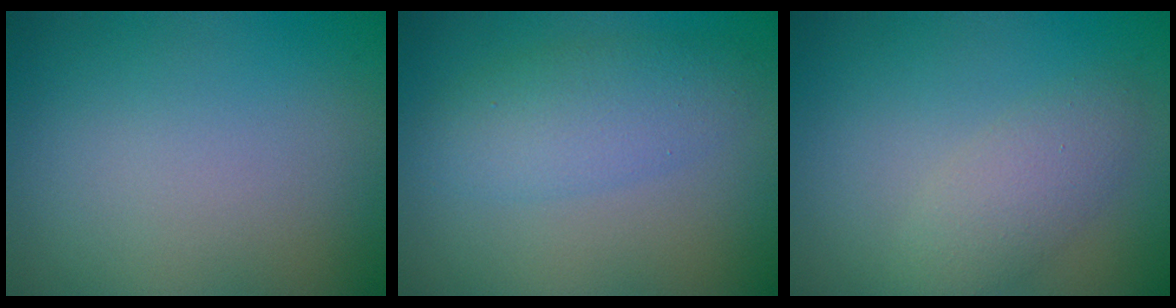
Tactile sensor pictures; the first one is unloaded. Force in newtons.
{"total": 3.7, "press": 3.7, "slide": 0.1}
{"total": 2.6, "press": 2.6, "slide": 0.2}